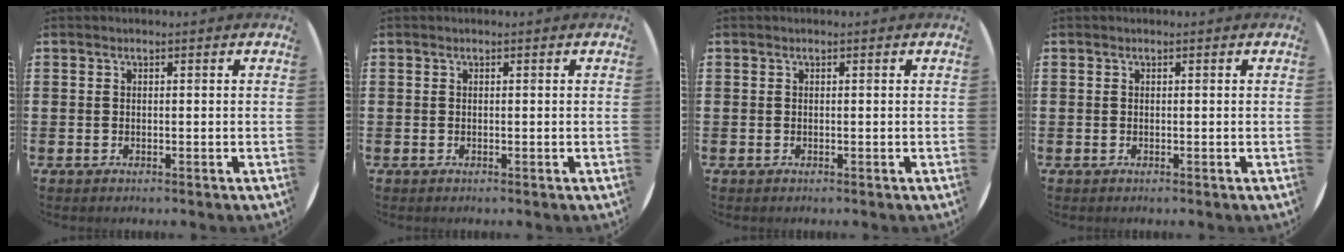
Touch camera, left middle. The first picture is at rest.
{"total": 0.0}
{"total": 0.0}
{"total": 0.0}